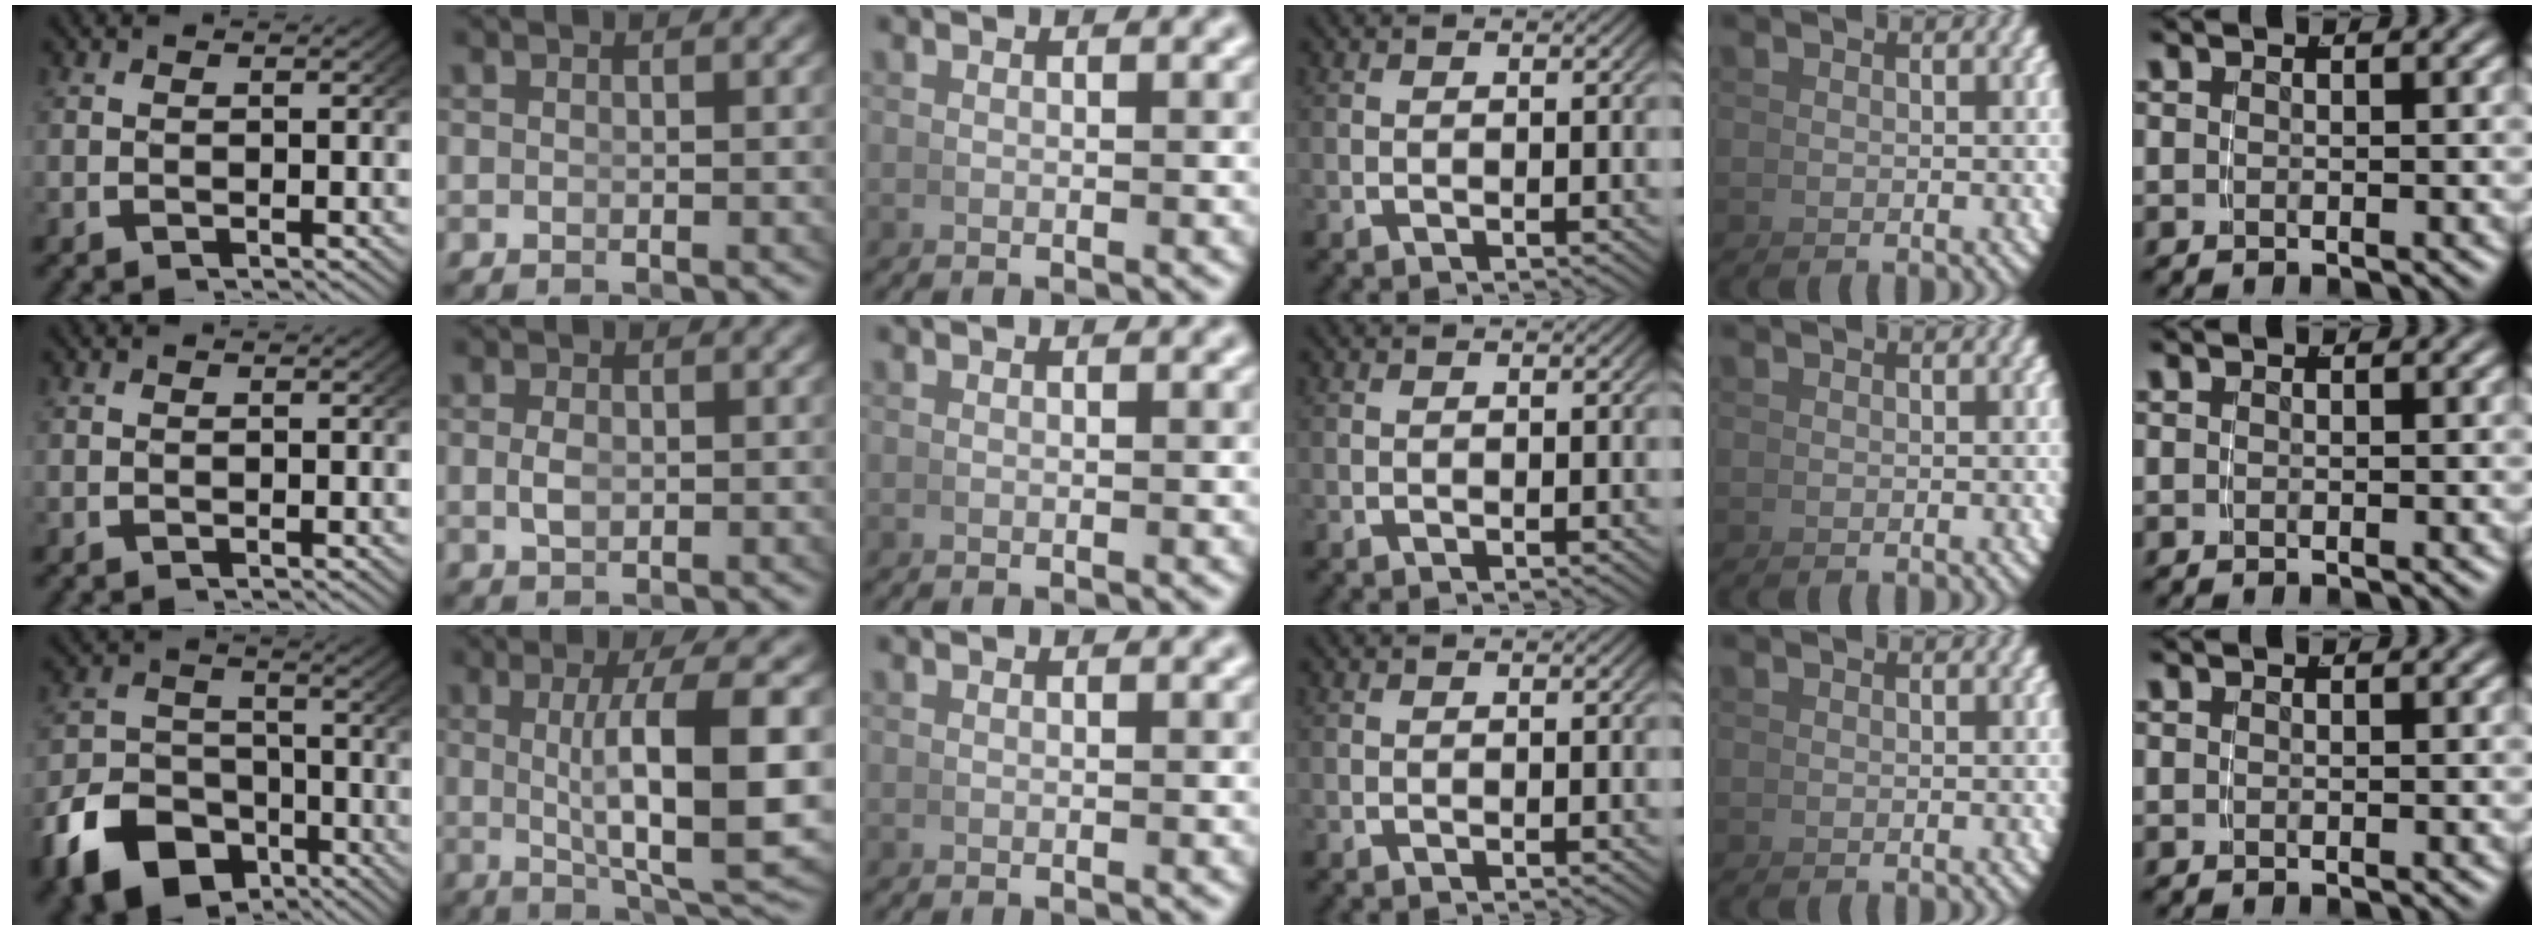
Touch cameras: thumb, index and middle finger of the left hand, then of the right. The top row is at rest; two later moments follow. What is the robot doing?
{"motion": "grasp_and_lifting", "object": "coin"}